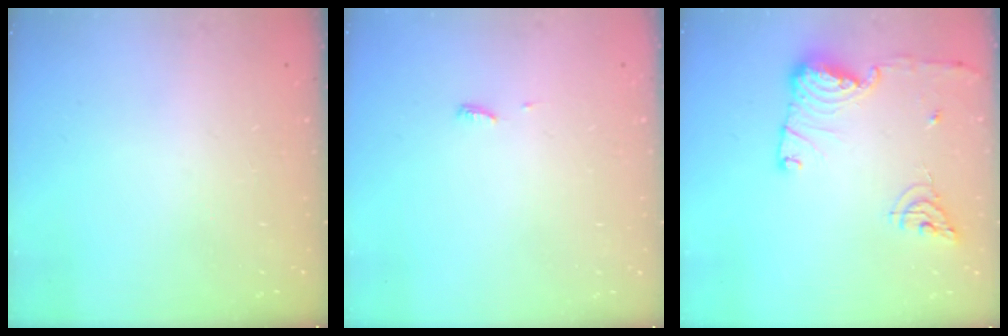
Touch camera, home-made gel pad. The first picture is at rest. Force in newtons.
{"total": 3.6, "press": 3.6, "slide": 0.5}
{"total": 13.7, "press": 13.6, "slide": 1.5}